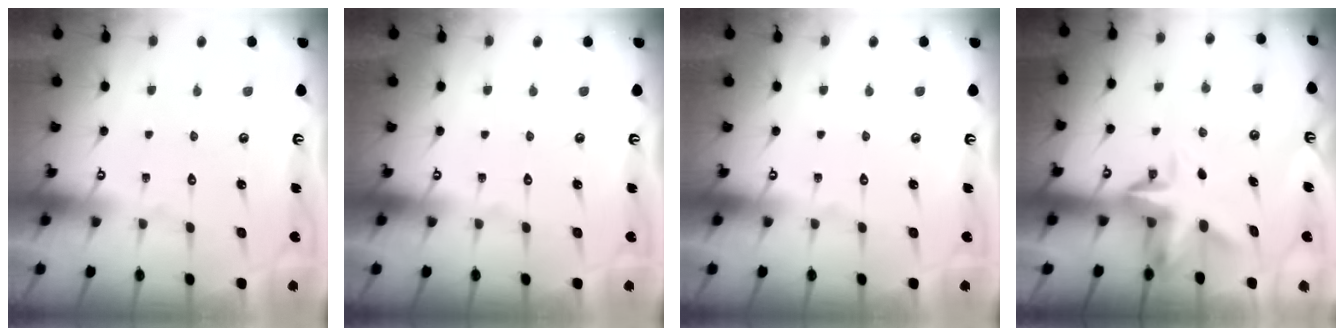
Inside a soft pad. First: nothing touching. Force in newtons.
{"total": 0.0}
{"total": 0.0}
{"total": 4.5, "press": 4.4, "slide": 0.9}